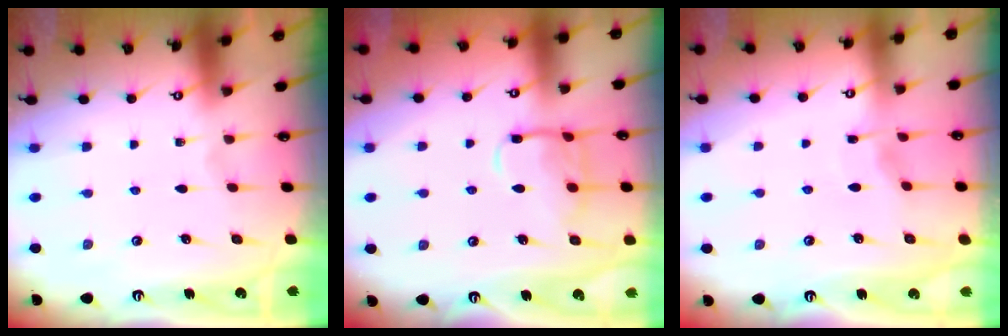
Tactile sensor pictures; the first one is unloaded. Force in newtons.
{"total": 11.3, "press": 11.3, "slide": 0.9}
{"total": 3.2, "press": 3.2, "slide": 0.5}